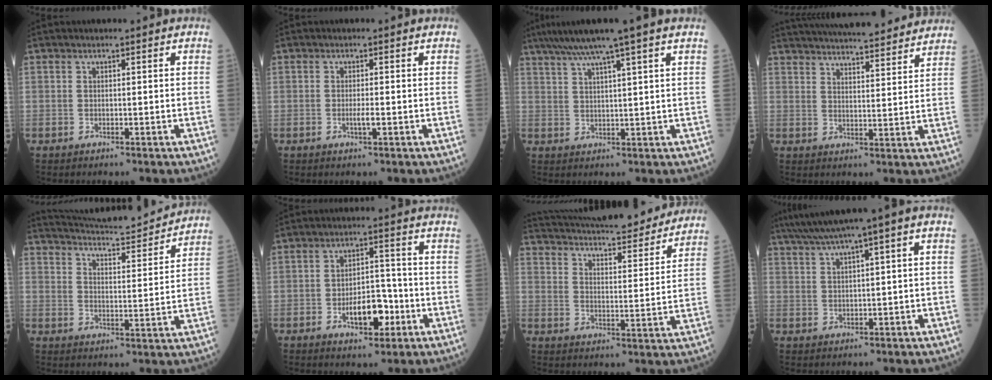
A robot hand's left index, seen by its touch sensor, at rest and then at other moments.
{"total": 1.4, "force": [-0.5, 0.0, 1.3], "torque": [-0.027, -0.005, -0.010]}
{"total": 9.0, "force": [6.6, -1.4, 5.9], "torque": [-0.100, 0.024, 0.099]}
{"total": 22.2, "force": [20.3, 3.1, 8.5], "torque": [-0.138, 0.017, 0.273]}
{"total": 15.6, "force": [15.1, 0.7, 3.9], "torque": [-0.070, -0.014, 0.212]}
{"total": 7.2, "force": [-3.0, 3.4, 5.6], "torque": [-0.093, 0.009, -0.049]}
{"total": 22.4, "force": [20.4, 3.6, 8.5], "torque": [-0.143, -0.007, 0.278]}
{"total": 7.4, "force": [4.0, 0.1, 6.3], "torque": [-0.114, 0.033, 0.069]}